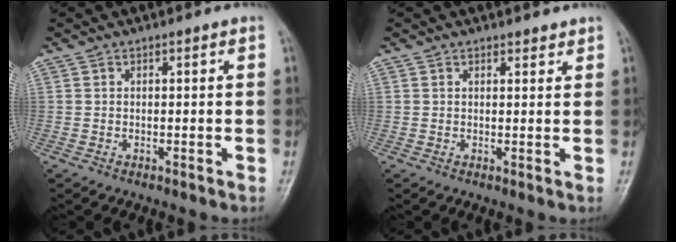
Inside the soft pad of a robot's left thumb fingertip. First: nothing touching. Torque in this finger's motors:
{"motor_torque": [-0.08, -0.05, -0.12, -0.17, 0.04]}